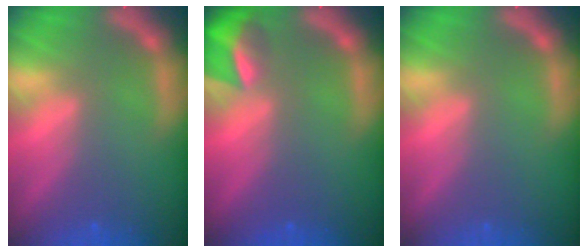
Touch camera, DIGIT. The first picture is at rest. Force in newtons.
{"total": 4.4}
{"total": 0.0}